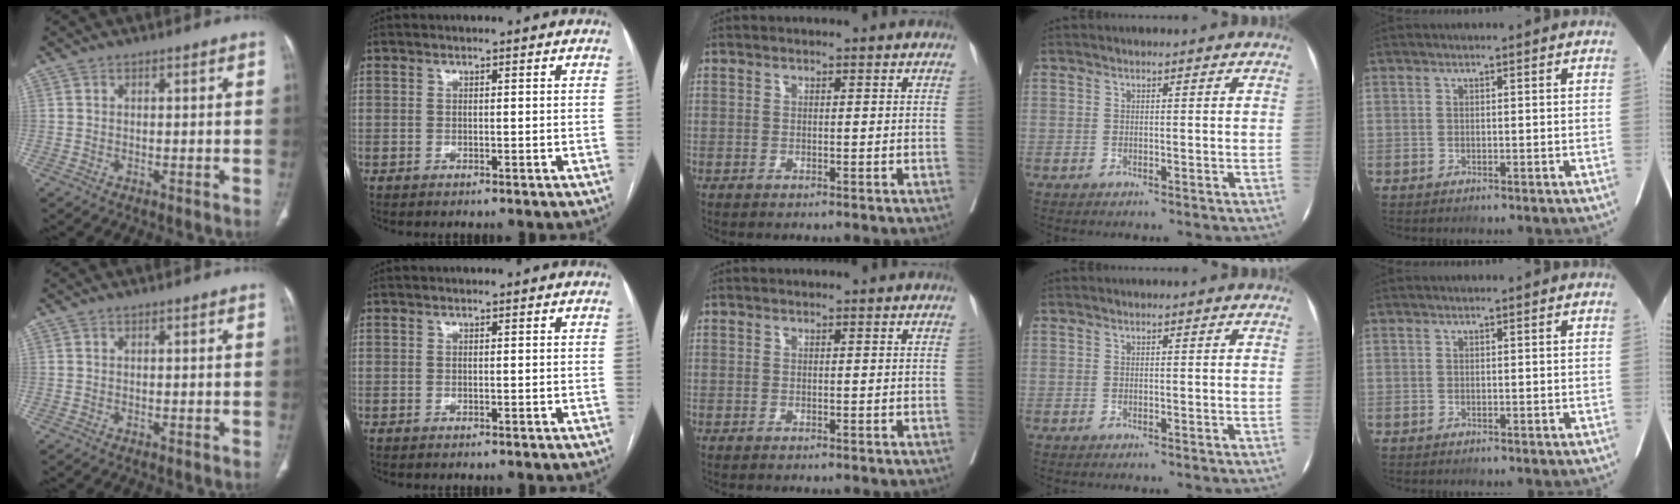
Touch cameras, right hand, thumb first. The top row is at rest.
{}